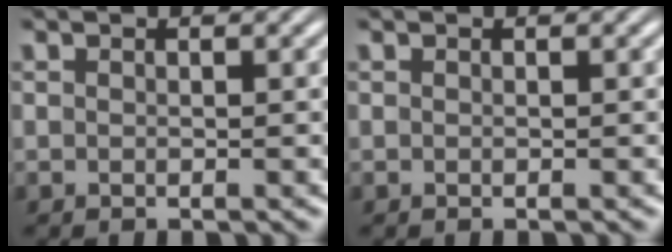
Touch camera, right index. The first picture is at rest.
{"total": 0.0}